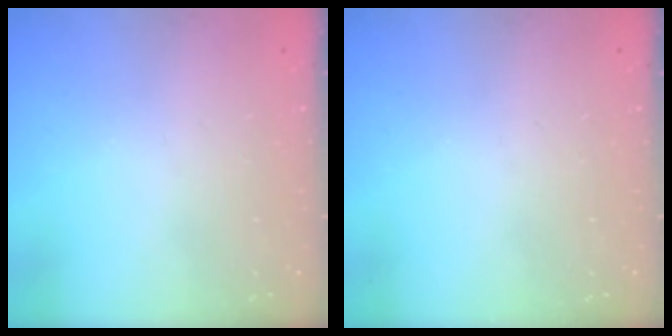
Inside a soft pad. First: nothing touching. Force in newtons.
{"total": 0.0}